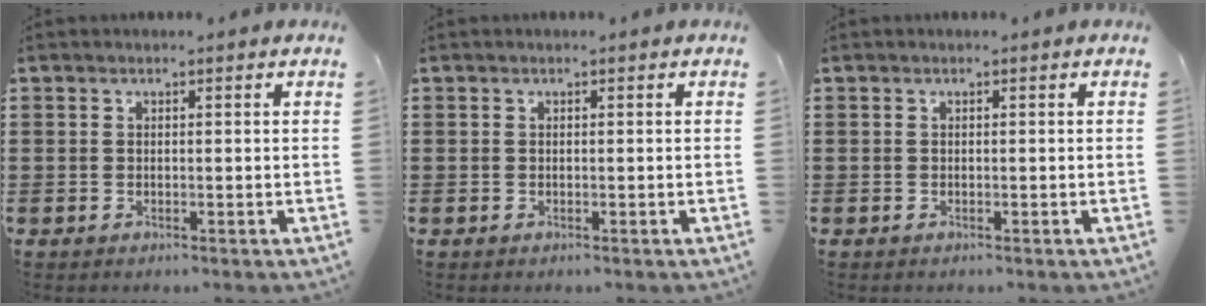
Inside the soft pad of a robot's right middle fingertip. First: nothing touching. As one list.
[{"total": 0.0}, {"total": 0.0}]